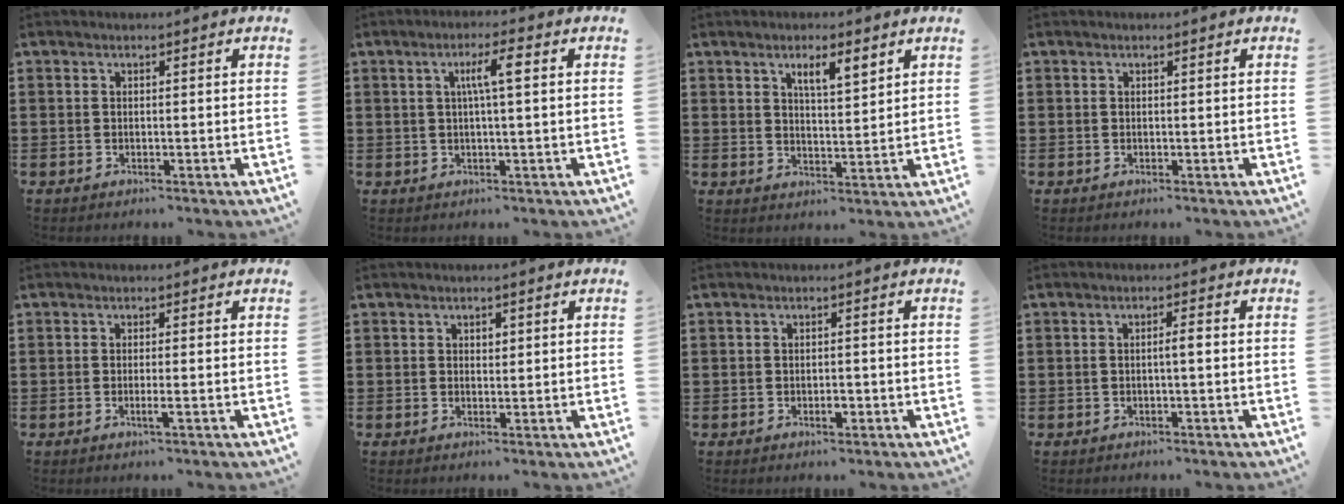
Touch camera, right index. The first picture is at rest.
{"total": 4.6, "force": [0.8, 0.4, 4.5], "torque": [-0.086, 0.005, 0.009]}
{"total": 4.4, "force": [2.6, 1.1, 3.4], "torque": [-0.056, -0.002, 0.041]}
{"total": 0.0}
{"total": 1.5, "force": [-0.6, -0.1, 1.4], "torque": [-0.024, -0.005, -0.010]}
{"total": 1.2, "force": [0.6, 0.8, 0.6], "torque": [-0.013, 0.005, 0.011]}
{"total": 1.6, "force": [-0.5, 0.6, 1.4], "torque": [-0.026, 0.000, -0.009]}
{"total": 1.7, "force": [-0.2, 0.1, 1.7], "torque": [-0.031, 0.001, -0.005]}